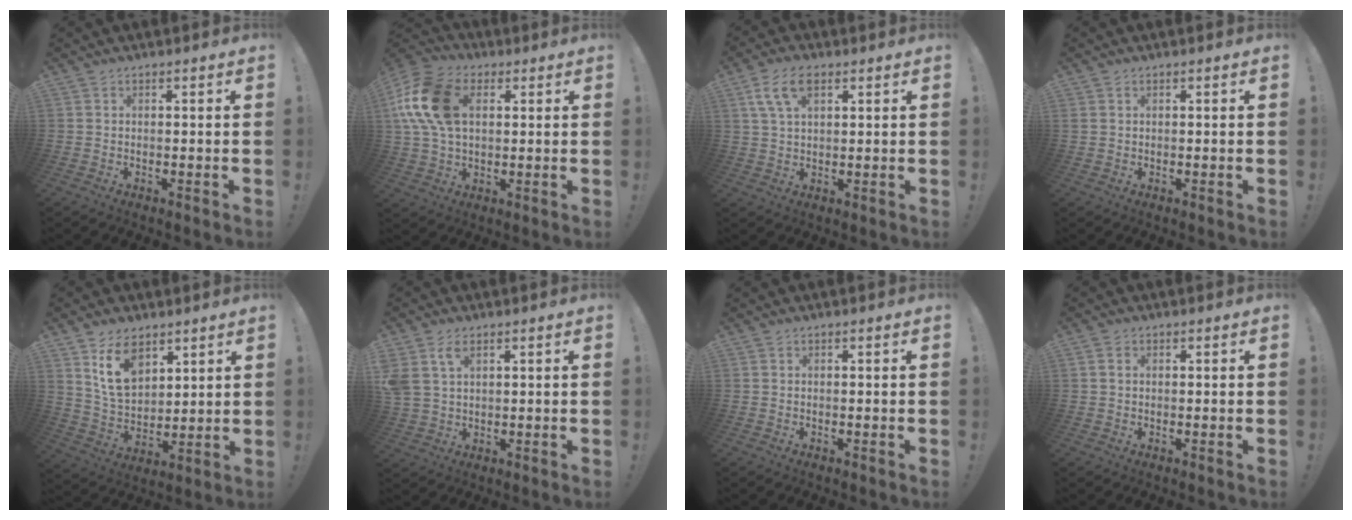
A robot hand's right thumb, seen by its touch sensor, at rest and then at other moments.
{"total": 18.2, "force": [4.0, 12.0, 13.0], "torque": [-0.259, 0.008, 0.078]}
{"total": 8.7, "force": [3.7, 4.7, 6.4], "torque": [-0.131, 0.007, 0.072]}
{"total": 0.9, "force": [0.4, 0.7, 0.3], "torque": [-0.011, 0.004, 0.009]}
{"total": 12.2, "force": [7.2, 7.9, 6.0], "torque": [-0.096, -0.037, 0.141]}
{"total": 5.9, "force": [2.9, 3.6, 3.6], "torque": [-0.070, -0.009, 0.054]}
{"total": 0.0}
{"total": 1.2, "force": [0.2, 0.9, 0.7], "torque": [-0.013, 0.004, 0.003]}